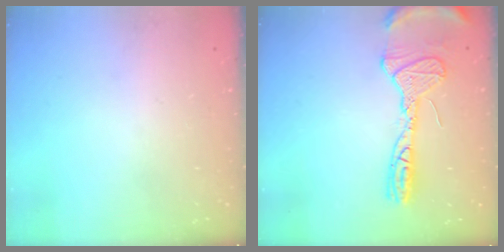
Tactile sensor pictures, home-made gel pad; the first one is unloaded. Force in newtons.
{"total": 14.6, "press": 14.4, "slide": 2.2}